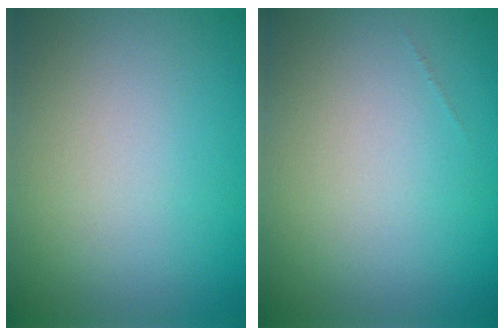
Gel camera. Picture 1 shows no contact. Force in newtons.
{"total": 0.0}